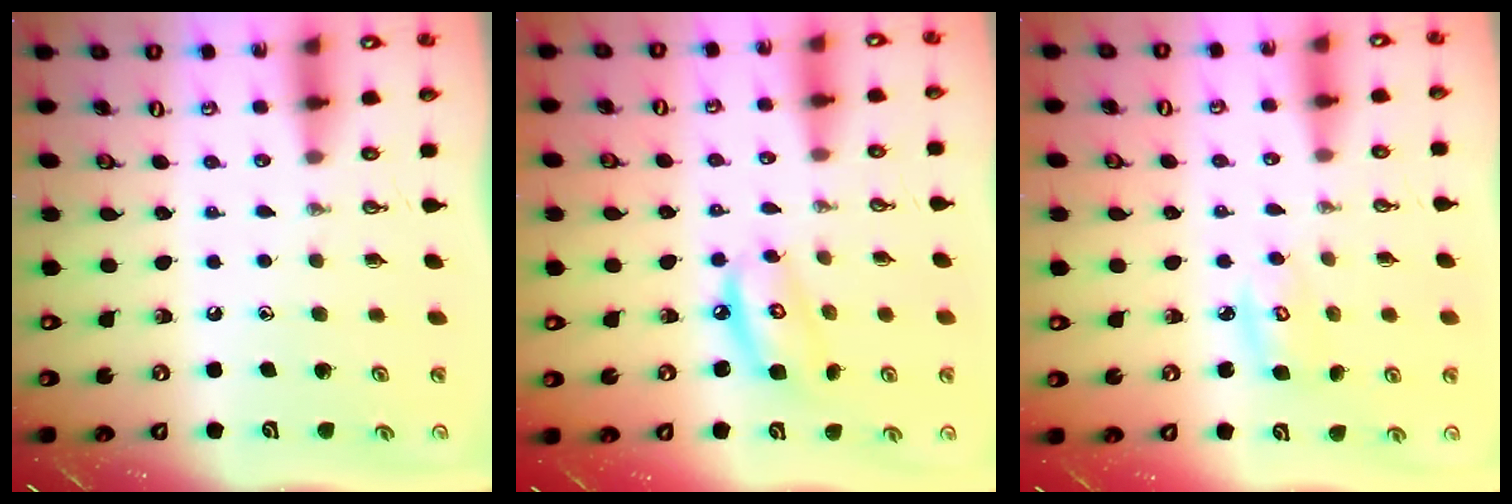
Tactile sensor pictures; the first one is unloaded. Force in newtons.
{"total": 7.8, "press": 7.7, "slide": 0.7}
{"total": 3.4, "press": 3.4, "slide": 0.4}